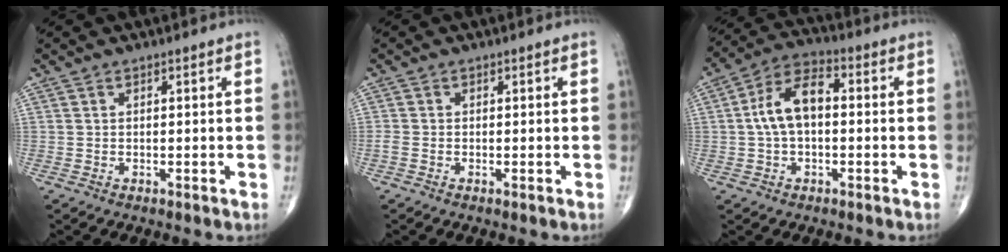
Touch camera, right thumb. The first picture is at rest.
{"total": 1.2, "force": [-0.4, 0.6, 0.9], "torque": [-0.028, -0.002, -0.012]}
{"total": 9.5, "force": [0.2, 5.4, 7.9], "torque": [-0.150, 0.031, -0.005]}